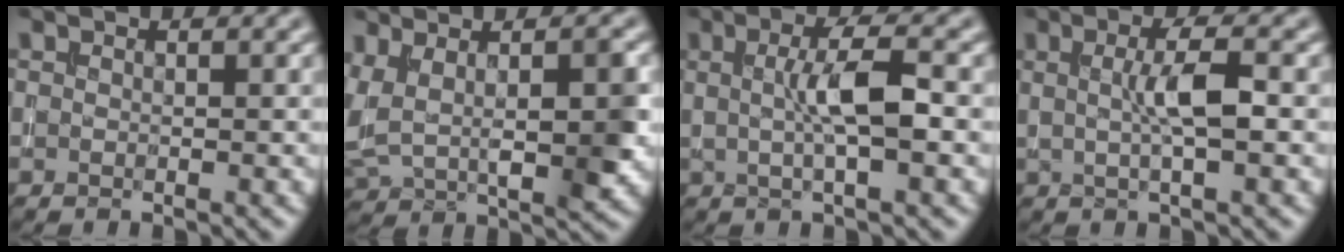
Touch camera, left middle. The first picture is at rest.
{"total": 7.2, "force": [1.2, 3.1, 6.4], "torque": [-0.119, -0.003, 0.026]}
{"total": 4.2, "force": [0.3, 0.8, 4.1], "torque": [-0.073, 0.008, 0.005]}
{"total": 3.4, "force": [0.3, 0.6, 3.3], "torque": [-0.061, 0.006, 0.004]}